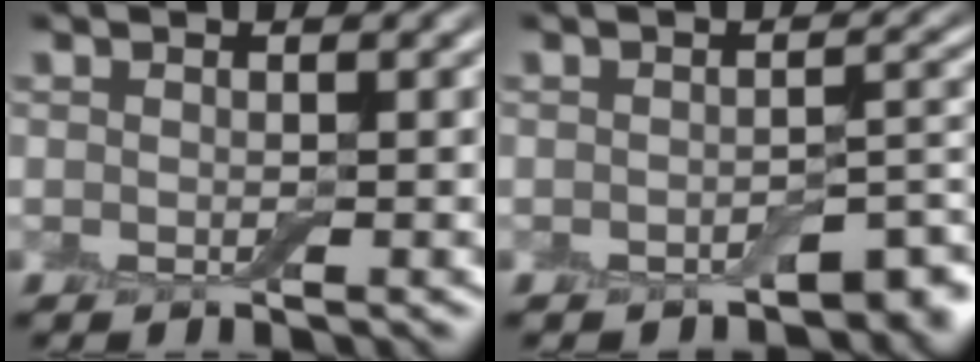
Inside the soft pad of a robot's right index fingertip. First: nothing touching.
{"total": 3.2, "force": [-2.6, 1.0, 1.6], "torque": [-0.015, 0.001, -0.034]}